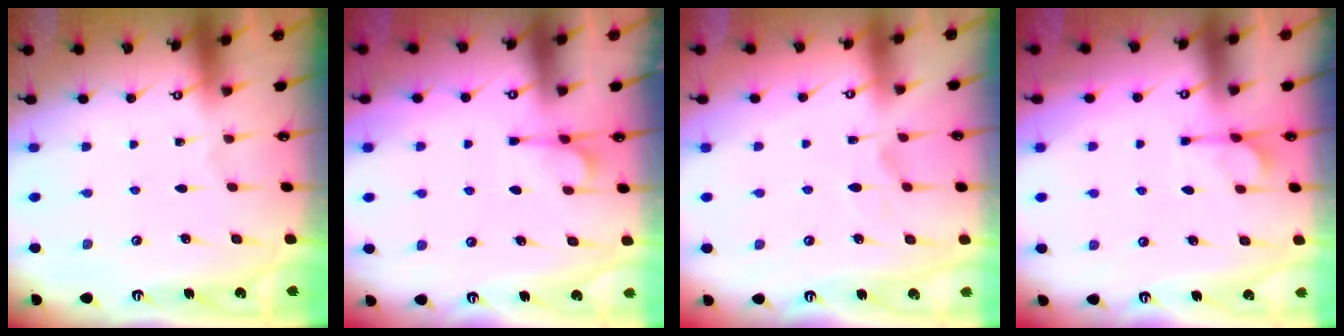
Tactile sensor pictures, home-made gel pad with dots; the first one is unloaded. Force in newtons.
{"total": 1.9, "press": 1.4, "slide": 1.2}
{"total": 1.4, "press": 0.8, "slide": 1.1}
{"total": 5.6, "press": 5.4, "slide": 1.6}